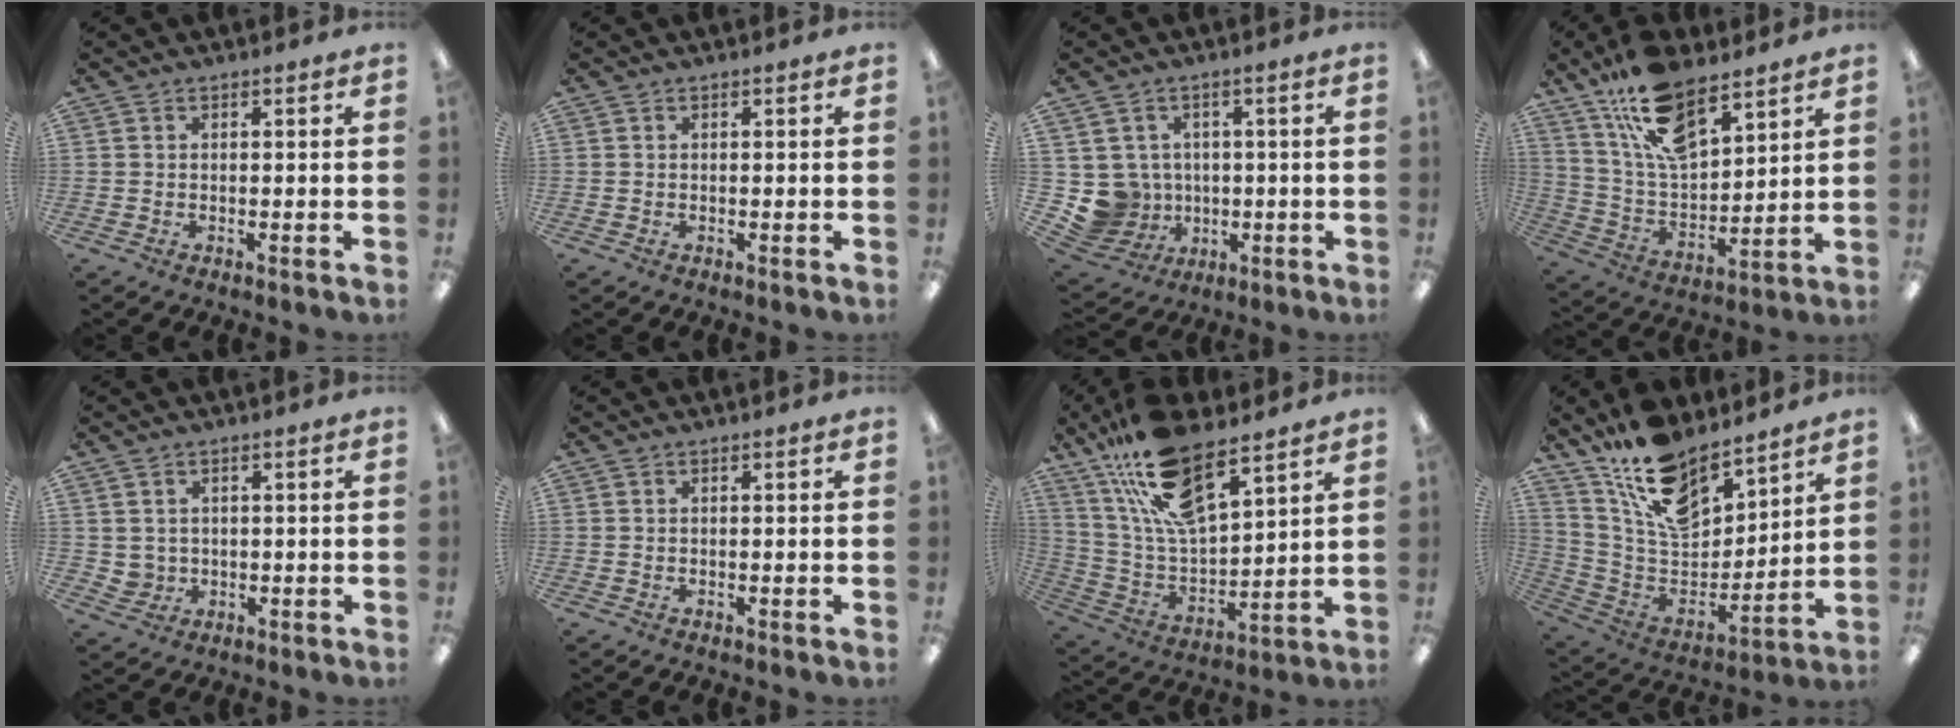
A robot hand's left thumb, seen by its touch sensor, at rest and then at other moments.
{"total": 0.0}
{"total": 7.4, "force": [0.1, 7.4, 0.8], "torque": [-0.055, -0.003, 0.014]}
{"total": 17.3, "force": [11.9, 7.4, 10.0], "torque": [-0.191, -0.054, 0.215]}
{"total": 2.9, "force": [1.2, 2.7, 0.1], "torque": [-0.010, 0.003, 0.024]}
{"total": 0.0}
{"total": 19.2, "force": [13.9, 6.3, 11.6], "torque": [-0.240, -0.073, 0.246]}
{"total": 16.1, "force": [12.9, 6.9, 6.8], "torque": [-0.142, -0.084, 0.238]}